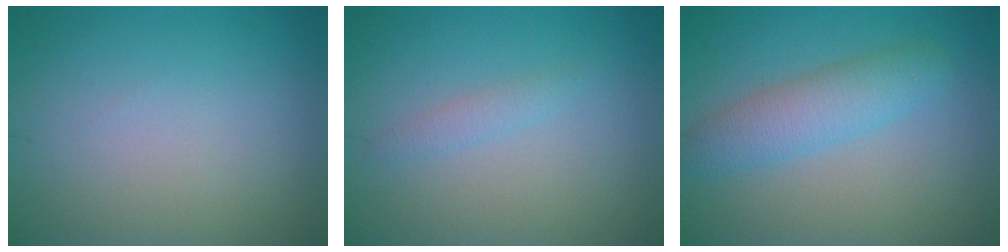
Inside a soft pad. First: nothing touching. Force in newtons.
{"total": 1.1, "press": 1.1, "slide": 0.1}
{"total": 3.8, "press": 3.8, "slide": 0.1}